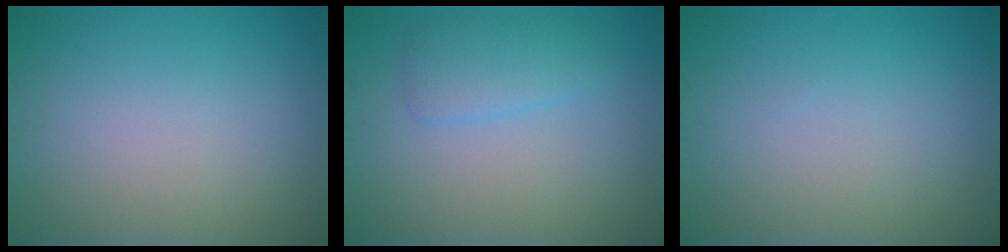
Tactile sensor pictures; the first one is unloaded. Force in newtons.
{"total": 2.5, "press": 2.5, "slide": 0.1}
{"total": 0.0}